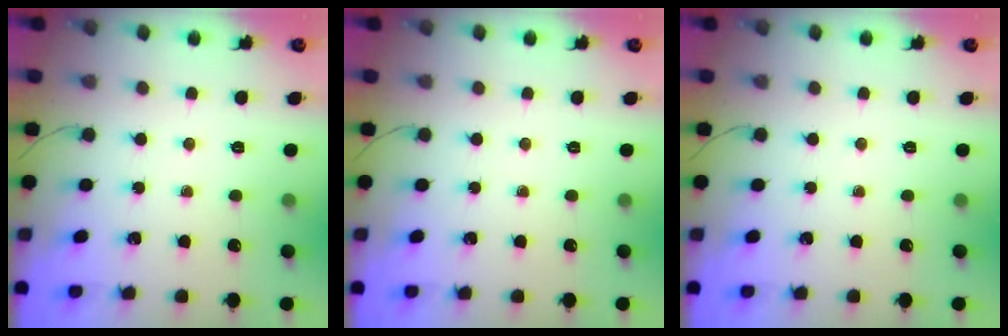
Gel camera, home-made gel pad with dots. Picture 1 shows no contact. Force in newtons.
{"total": 0.0}
{"total": 0.0}